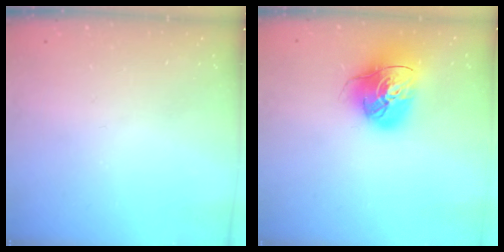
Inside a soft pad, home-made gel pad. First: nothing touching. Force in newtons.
{"total": 17.5, "press": 17.3, "slide": 2.6}